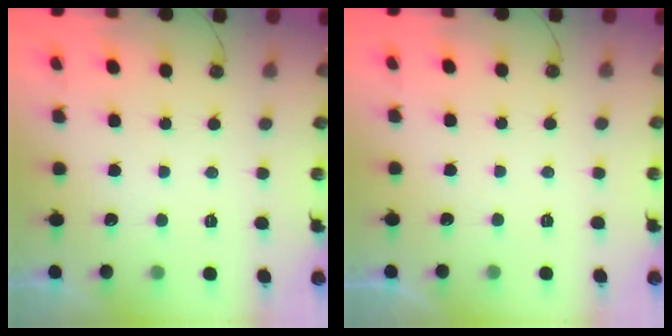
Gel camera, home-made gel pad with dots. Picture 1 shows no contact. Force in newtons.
{"total": 0.0}